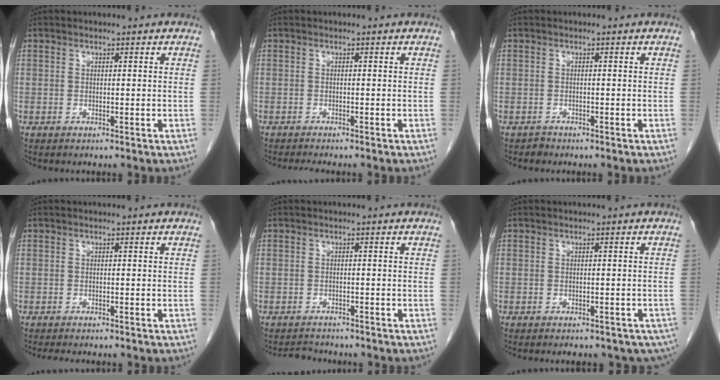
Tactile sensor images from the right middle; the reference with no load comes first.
{"total": 2.9, "force": [-2.6, 0.2, 1.3], "torque": [-0.019, -0.007, -0.036]}
{"total": 0.7, "force": [-0.6, 0.3, -0.2], "torque": [-0.003, -0.001, -0.013]}
{"total": 3.9, "force": [-3.4, 0.7, 1.8], "torque": [-0.026, -0.009, -0.043]}
{"total": 2.9, "force": [-2.8, 0.7, 0.1], "torque": [-0.006, -0.010, -0.044]}
{"total": 11.2, "force": [-8.7, 5.1, 4.9], "torque": [-0.082, -0.009, -0.087]}